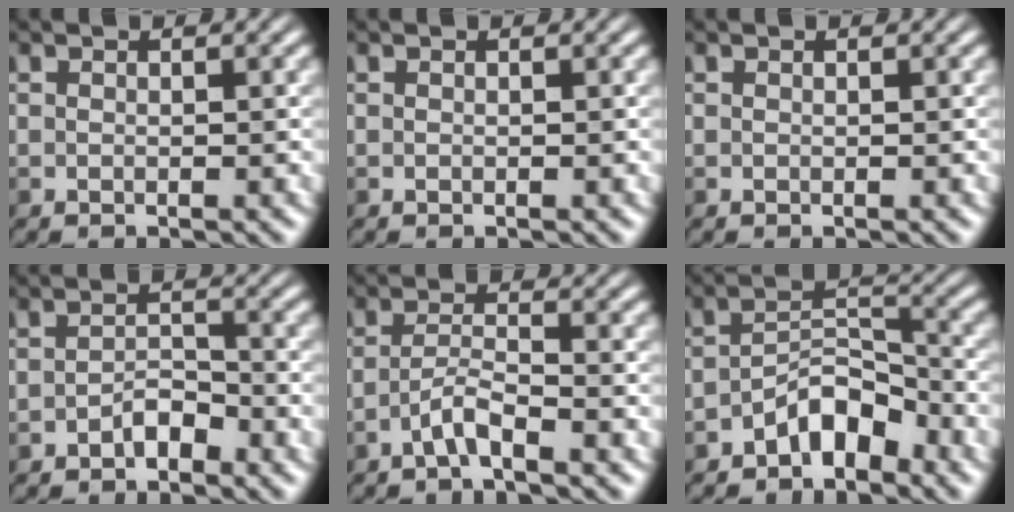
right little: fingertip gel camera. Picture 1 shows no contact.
{"total": 0.0}
{"total": 0.0}
{"total": 2.4, "force": [-2.4, 0.1, 0.5], "torque": [-0.011, 0.002, -0.047]}
{"total": 3.3, "force": [-2.8, -0.2, 1.7], "torque": [-0.046, 0.005, -0.060]}
{"total": 4.0, "force": [-3.7, 0.8, 1.2], "torque": [-0.019, 0.019, -0.070]}